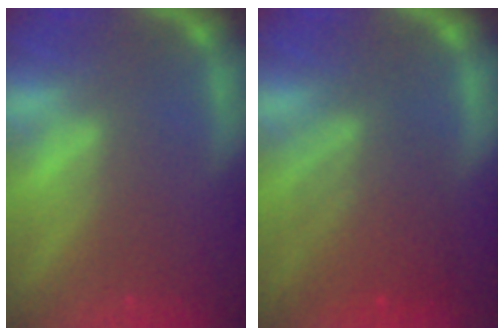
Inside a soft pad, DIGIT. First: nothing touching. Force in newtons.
{"total": 6.1}